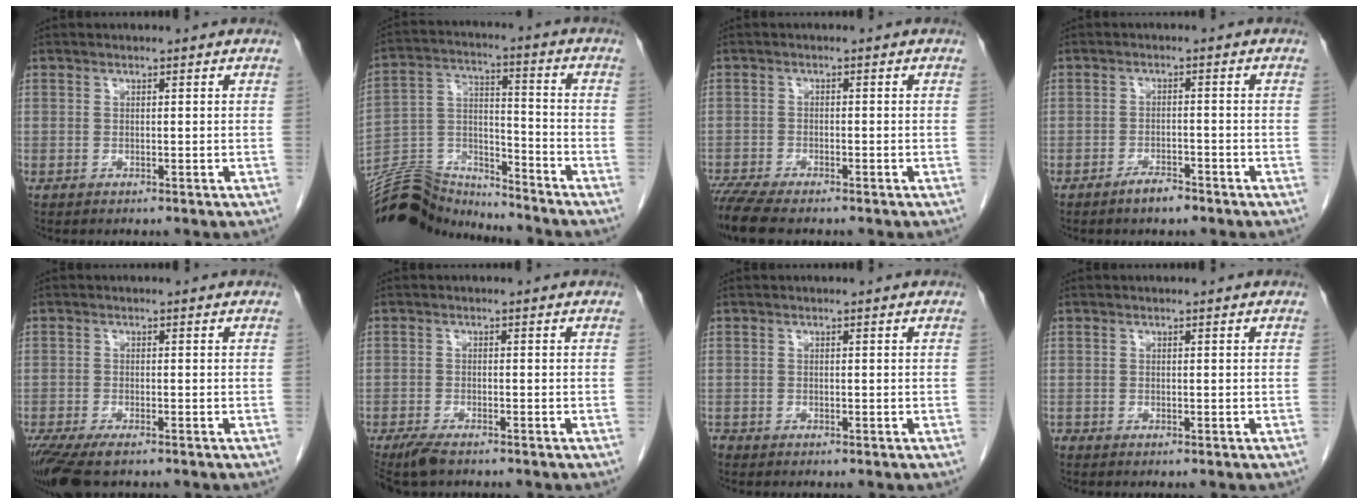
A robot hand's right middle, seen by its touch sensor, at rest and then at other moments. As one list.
[{"total": 14.5, "force": [-14.4, 1.4, 1.4], "torque": [-0.035, 0.037, -0.260]}, {"total": 6.6, "force": [-5.6, 1.1, 3.4], "torque": [-0.064, -0.015, -0.099]}, {"total": 2.9, "force": [-2.3, 0.8, 1.6], "torque": [-0.030, 0.000, -0.038]}, {"total": 7.3, "force": [-5.3, 1.9, 4.7], "torque": [-0.082, -0.017, -0.089]}, {"total": 4.5, "force": [-3.6, 1.1, 2.4], "torque": [-0.045, -0.011, -0.060]}, {"total": 0.6, "force": [-0.5, 0.3, 0.1], "torque": [-0.001, 0.000, -0.015]}, {"total": 0.0}]